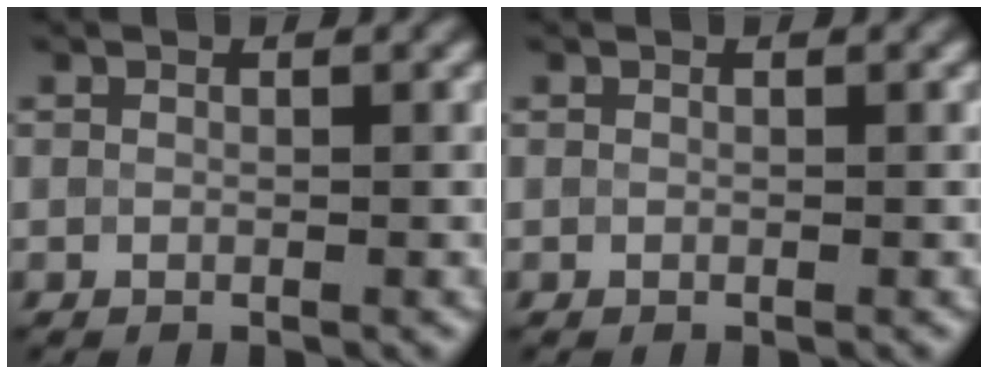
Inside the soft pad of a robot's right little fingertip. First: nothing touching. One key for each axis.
{"total": 0.0}